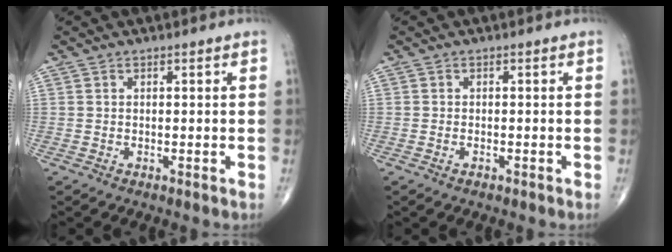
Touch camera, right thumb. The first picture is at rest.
{"total": 1.1, "force": [-0.7, 0.5, 0.6], "torque": [-0.014, 0.004, -0.012]}